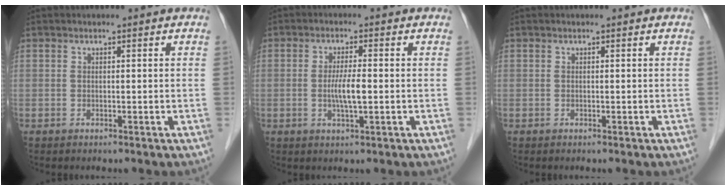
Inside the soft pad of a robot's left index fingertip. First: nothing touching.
{"total": 4.0, "force": [-0.5, 0.5, 3.9], "torque": [-0.079, -0.004, -0.009]}
{"total": 0.0}